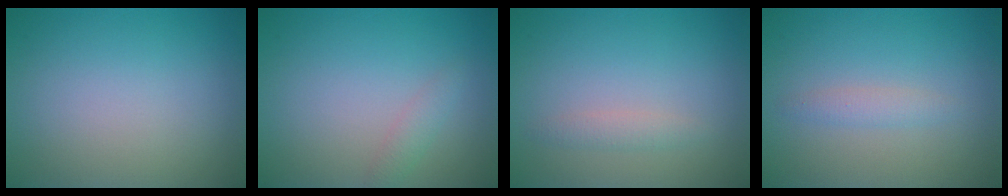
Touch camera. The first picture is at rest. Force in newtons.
{"total": 1.2, "press": 1.2, "slide": 0.1}
{"total": 1.1, "press": 1.1, "slide": 0.0}
{"total": 1.2, "press": 1.2, "slide": 0.0}